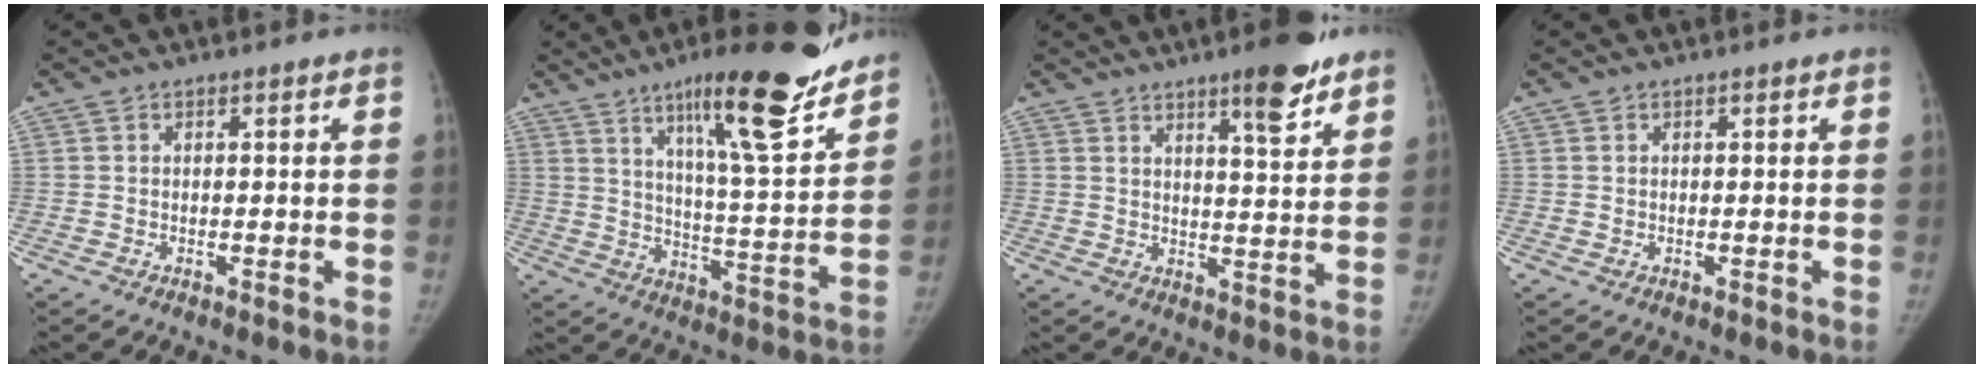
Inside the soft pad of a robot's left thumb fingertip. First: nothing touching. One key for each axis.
{"total": 21.2, "fx": 14.8, "fy": 3.2, "fz": 14.8, "tx": -0.192, "ty": -0.078, "tz": 0.233}
{"total": 9.0, "fx": 6.1, "fy": 1.7, "fz": 6.3, "tx": -0.077, "ty": -0.038, "tz": 0.087}
{"total": 0.6, "fx": 0.2, "fy": 0.4, "fz": 0.4, "tx": -0.005, "ty": -0.001, "tz": 0.005}